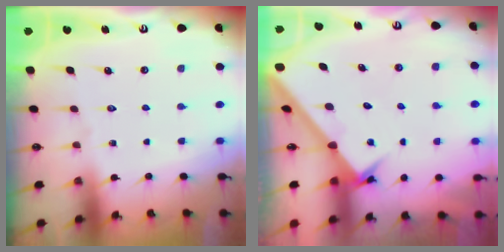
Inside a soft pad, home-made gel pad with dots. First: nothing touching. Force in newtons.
{"total": 3.0, "press": 3.0, "slide": 0.4}